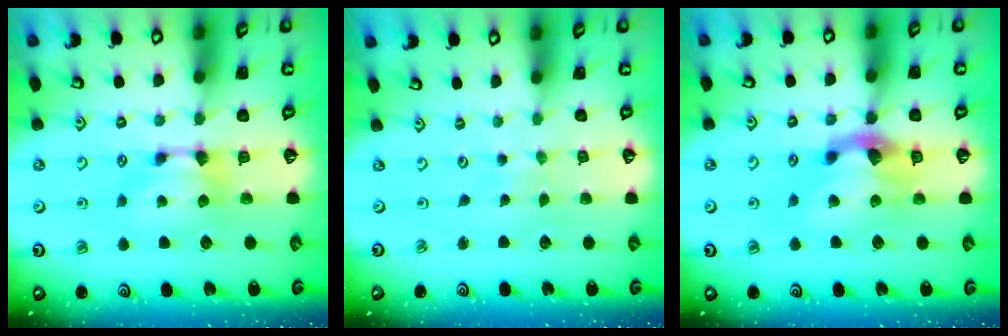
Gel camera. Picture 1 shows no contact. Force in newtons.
{"total": 5.7, "press": 5.7, "slide": 0.2}
{"total": 4.0, "press": 3.5, "slide": 1.9}